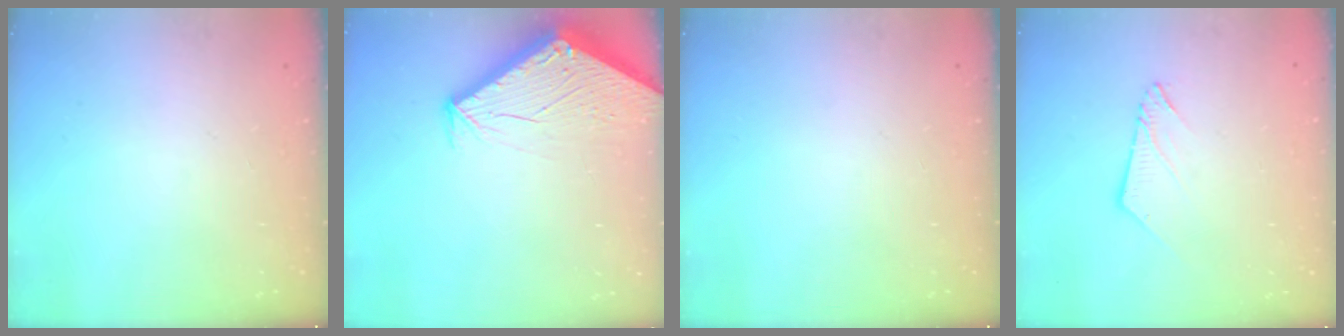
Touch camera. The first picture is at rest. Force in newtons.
{"total": 3.3, "press": 3.3, "slide": 0.2}
{"total": 0.0}
{"total": 6.2, "press": 6.2, "slide": 0.6}